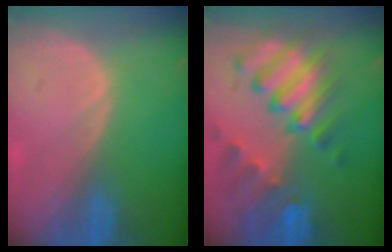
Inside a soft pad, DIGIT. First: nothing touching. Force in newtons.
{"total": 10.3, "press": 8.9, "slide": 5.1}